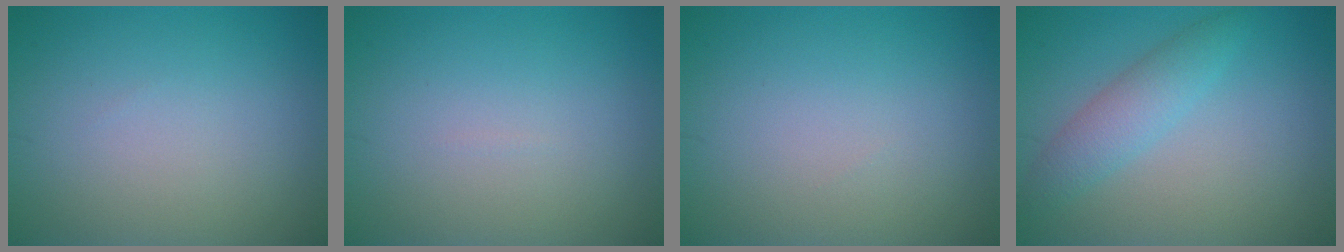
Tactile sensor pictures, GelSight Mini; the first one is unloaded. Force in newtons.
{"total": 0.0}
{"total": 0.0}
{"total": 2.9, "press": 2.9, "slide": 0.1}